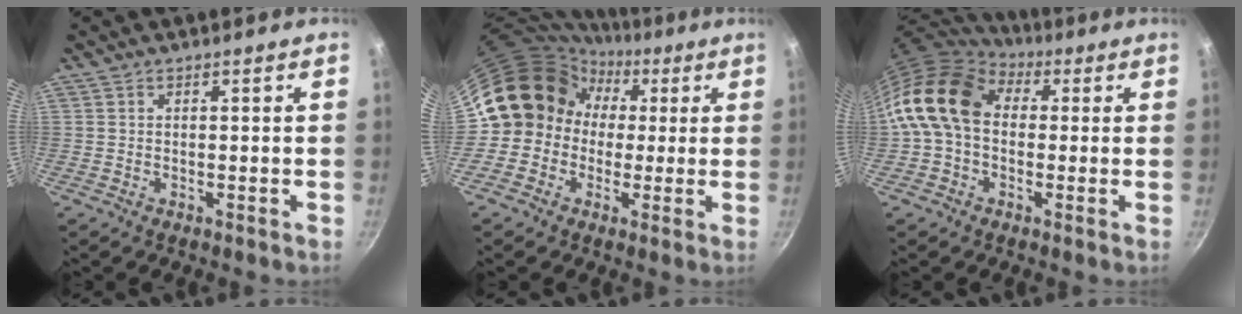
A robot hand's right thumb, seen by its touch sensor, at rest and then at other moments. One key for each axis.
{"total": 12.5, "fx": 0.6, "fy": 11.5, "fz": 4.8, "tx": -0.025, "ty": 0.037, "tz": -0.011}
{"total": 15.4, "fx": 2.2, "fy": 11.3, "fz": 10.2, "tx": -0.171, "ty": 0.024, "tz": 0.020}